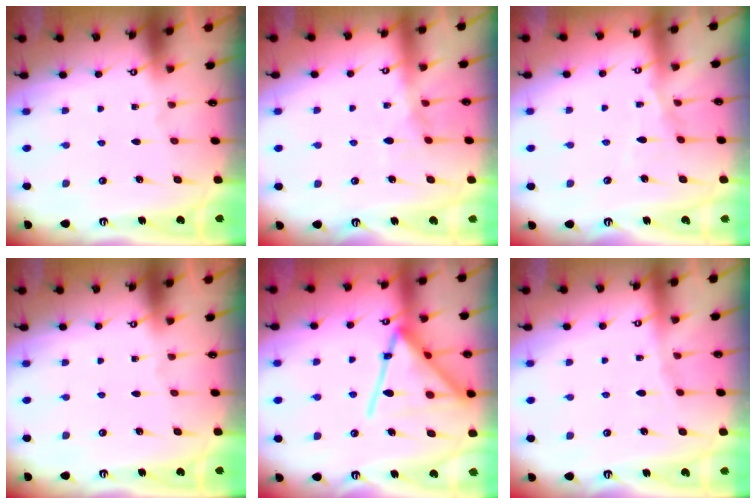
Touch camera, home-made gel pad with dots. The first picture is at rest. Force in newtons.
{"total": 7.5, "press": 7.5, "slide": 0.8}
{"total": 5.2, "press": 5.1, "slide": 0.4}
{"total": 0.0}
{"total": 20.5, "press": 20.4, "slide": 1.8}
{"total": 4.0, "press": 3.9, "slide": 0.7}